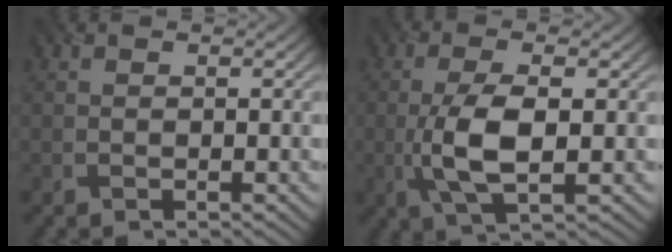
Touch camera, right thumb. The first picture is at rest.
{"total": 6.8, "force": [-0.8, 2.4, 6.4], "torque": [-0.140, -0.002, -0.017]}